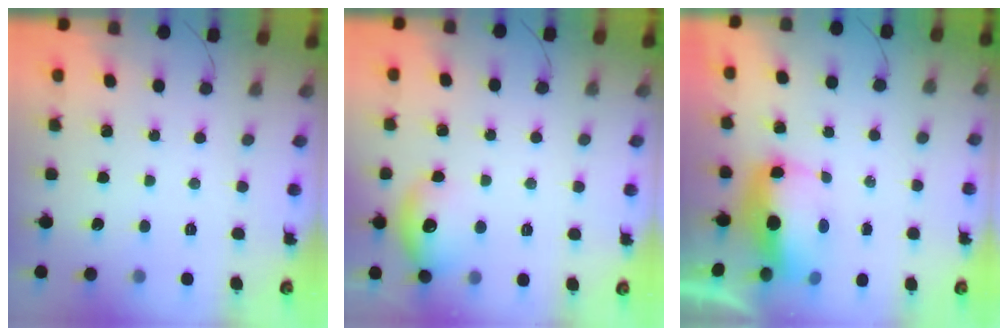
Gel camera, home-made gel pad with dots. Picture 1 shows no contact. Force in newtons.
{"total": 10.3, "press": 10.2, "slide": 1.5}
{"total": 7.2, "press": 7.0, "slide": 1.4}